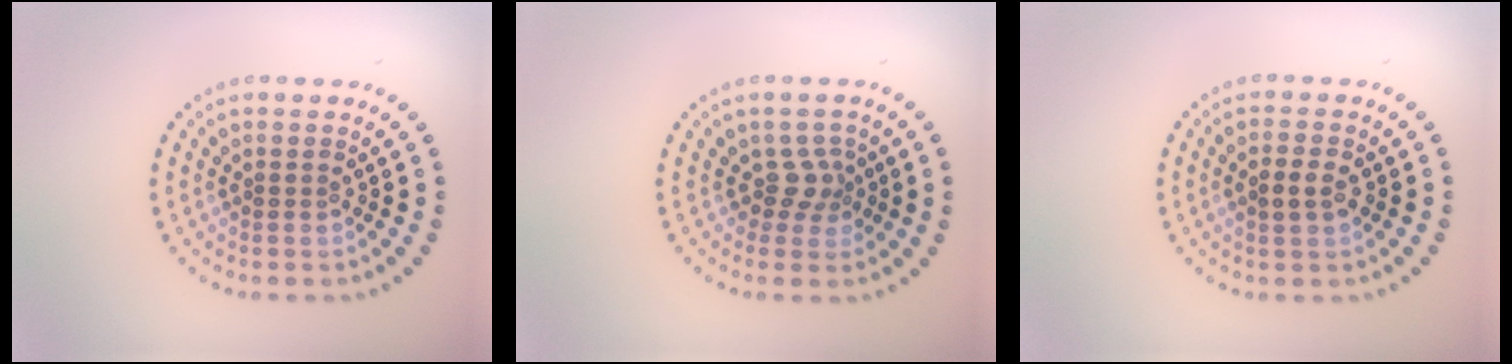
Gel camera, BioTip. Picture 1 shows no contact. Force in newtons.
{"total": 1.9, "press": 1.3, "slide": 1.4}
{"total": 2.2, "press": 2.2, "slide": 0.3}